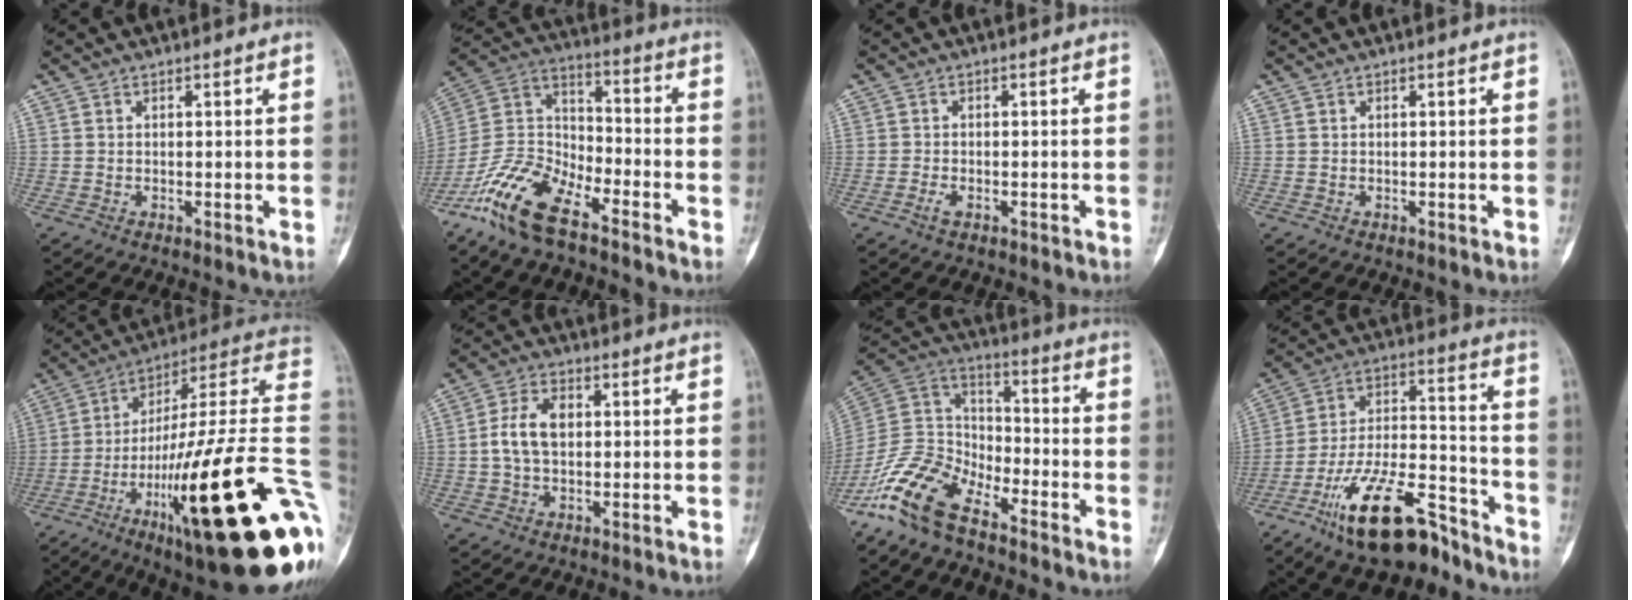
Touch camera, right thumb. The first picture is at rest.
{"total": 15.1, "force": [-10.4, 6.0, 9.1], "torque": [-0.182, 0.062, -0.206]}
{"total": 1.4, "force": [-0.9, 0.7, 0.8], "torque": [-0.022, 0.004, -0.015]}
{"total": 0.0}
{"total": 35.3, "force": [-9.7, 6.9, 33.2], "torque": [-0.421, 0.047, -0.156]}
{"total": 6.9, "force": [0.6, 4.4, 5.3], "torque": [-0.101, 0.016, 0.009]}
{"total": 14.6, "force": [-10.4, 6.8, 7.6], "torque": [-0.143, 0.073, -0.209]}
{"total": 18.6, "force": [-12.7, 6.7, 11.8], "torque": [-0.208, 0.090, -0.219]}